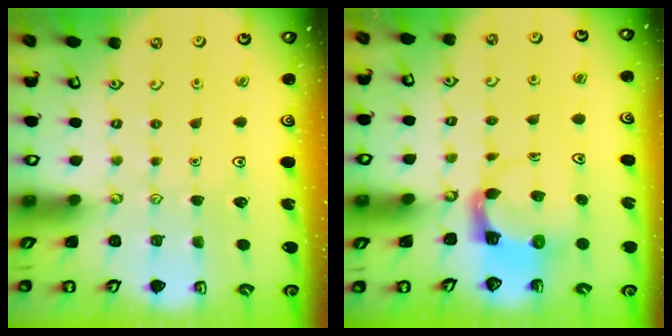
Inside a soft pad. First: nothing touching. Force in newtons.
{"total": 3.5, "press": 3.5, "slide": 0.5}